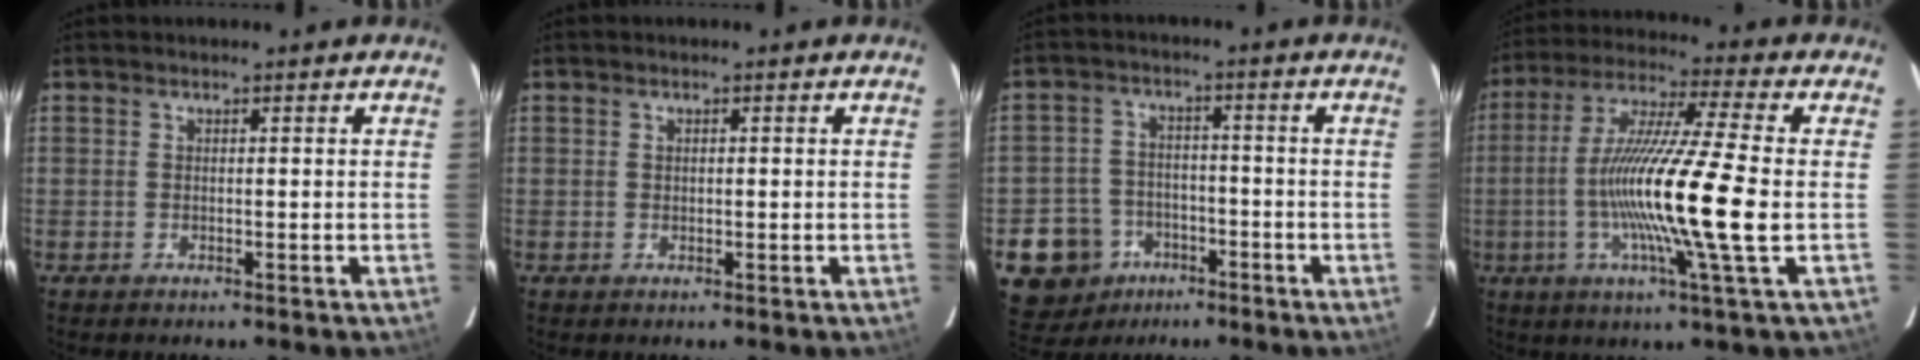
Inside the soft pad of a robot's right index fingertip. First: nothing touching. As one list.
[{"total": 0.6, "force": [0.2, 0.4, 0.4], "torque": [-0.007, 0.002, 0.004]}, {"total": 10.2, "force": [-5.0, 8.7, 1.8], "torque": [-0.071, 0.029, -0.067]}, {"total": 16.8, "force": [-2.6, -1.3, 16.5], "torque": [-0.311, -0.007, -0.056]}]